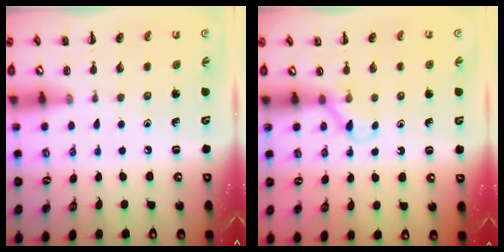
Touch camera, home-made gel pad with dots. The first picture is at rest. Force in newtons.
{"total": 5.0, "press": 4.8, "slide": 1.3}